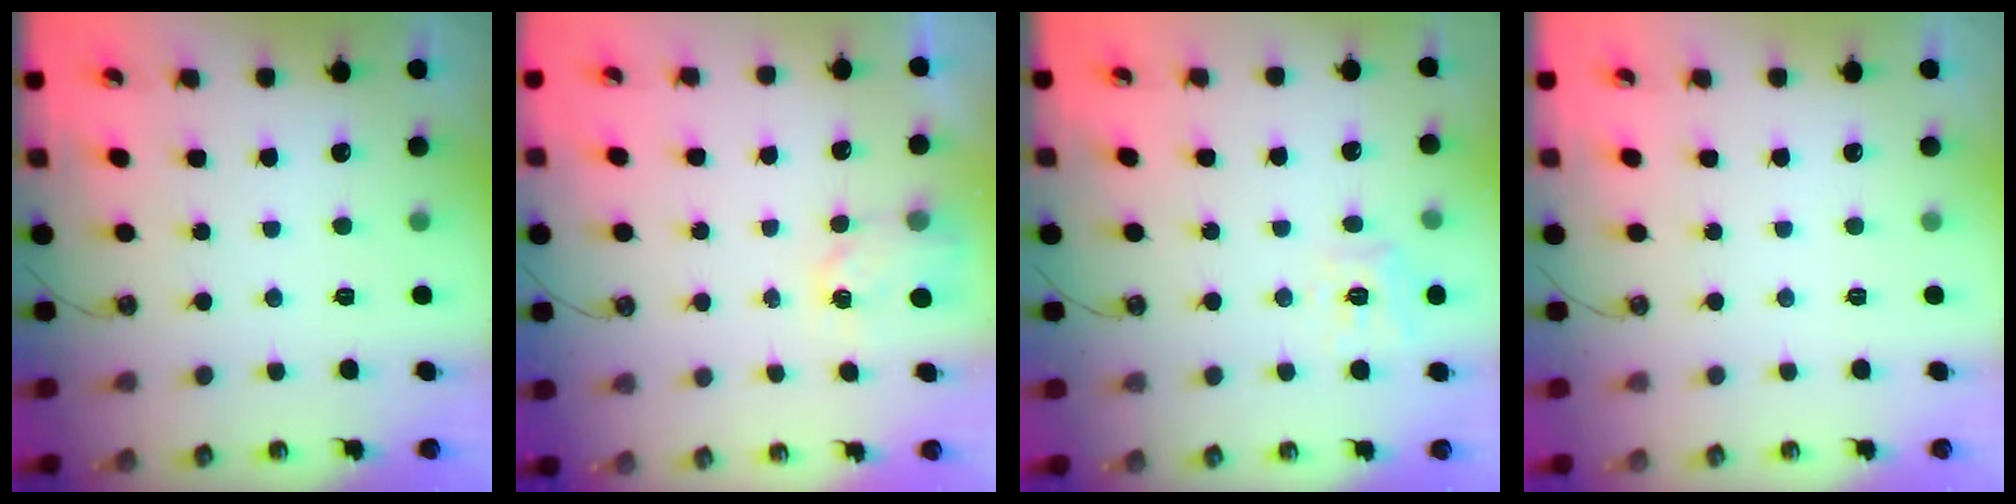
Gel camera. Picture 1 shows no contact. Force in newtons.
{"total": 3.2, "press": 3.1, "slide": 0.5}
{"total": 10.2, "press": 10.1, "slide": 1.2}
{"total": 0.0}